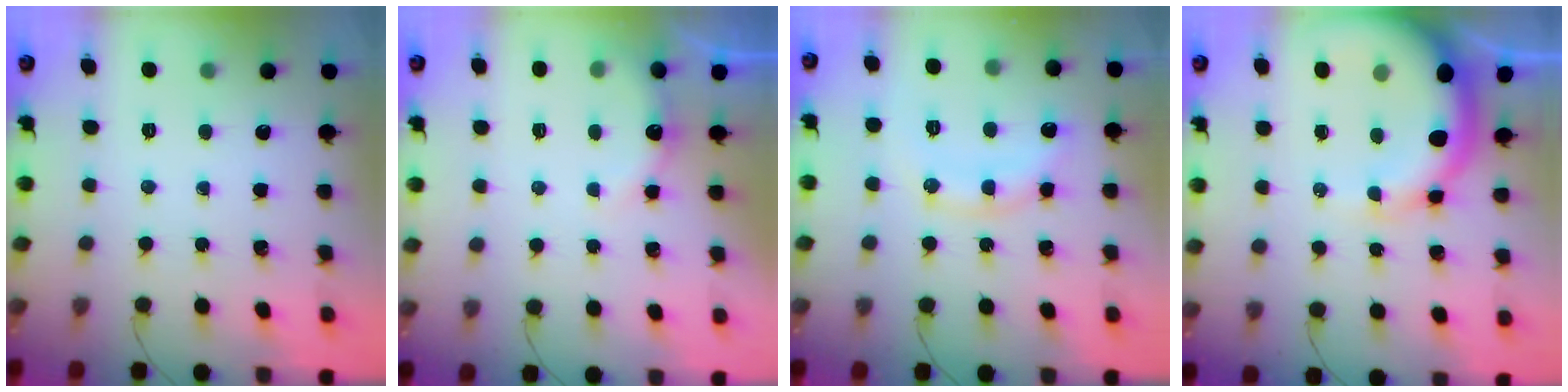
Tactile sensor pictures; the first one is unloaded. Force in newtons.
{"total": 6.8, "press": 6.6, "slide": 1.3}
{"total": 11.4, "press": 11.4, "slide": 0.4}
{"total": 11.6, "press": 11.4, "slide": 2.2}